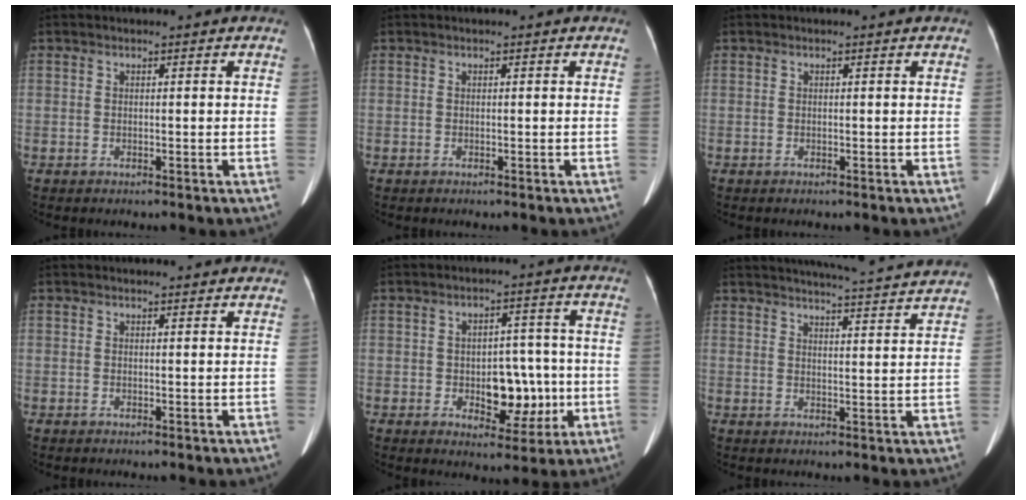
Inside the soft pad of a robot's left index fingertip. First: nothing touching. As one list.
[{"total": 0.0}, {"total": 0.0}, {"total": 2.8, "force": [2.6, 0.6, 0.7], "torque": [-0.011, 0.013, 0.026]}, {"total": 7.0, "force": [-1.3, 4.3, 5.4], "torque": [-0.066, 0.013, -0.011]}, {"total": 15.5, "force": [14.7, 0.0, 5.1], "torque": [-0.080, -0.010, 0.178]}]